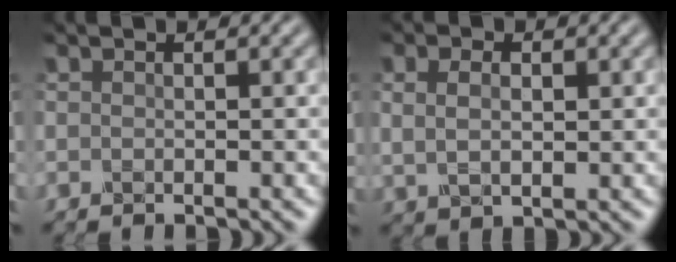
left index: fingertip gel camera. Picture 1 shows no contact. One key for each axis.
{"total": 3.4, "fx": 1.1, "fy": 2.0, "fz": 2.5, "tx": -0.044, "ty": 0.002, "tz": 0.019}